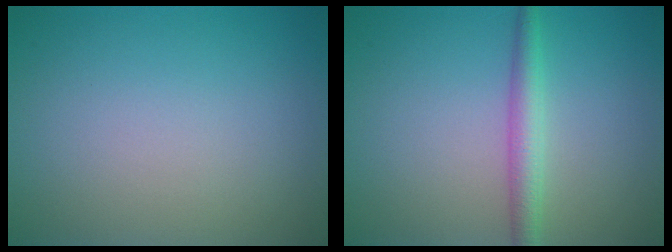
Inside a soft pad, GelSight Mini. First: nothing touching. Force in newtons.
{"total": 2.6, "press": 2.6, "slide": 0.1}